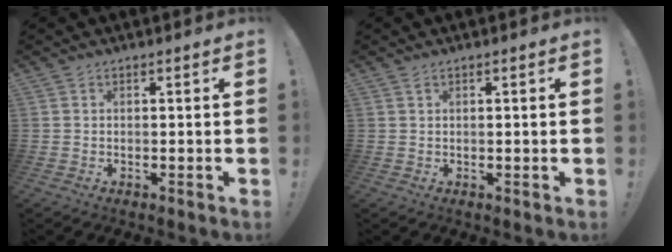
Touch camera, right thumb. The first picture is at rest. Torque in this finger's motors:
{"motor_torque": [-0.16, 0.48, -0.16, 0.09, -0.01]}